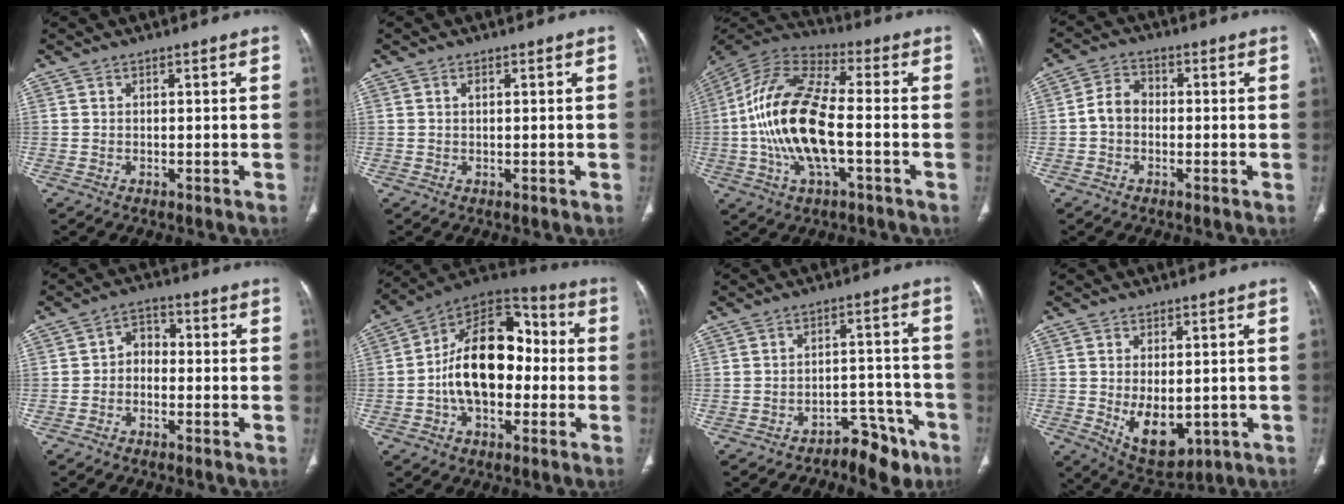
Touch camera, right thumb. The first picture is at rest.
{"total": 0.9, "force": [0.3, 0.5, 0.7], "torque": [-0.013, 0.002, 0.006]}
{"total": 19.0, "force": [-2.7, 7.6, 17.2], "torque": [-0.356, 0.026, -0.052]}
{"total": 4.8, "force": [-0.7, 3.8, 3.0], "torque": [-0.044, 0.017, -0.023]}
{"total": 4.2, "force": [-1.0, 3.2, 2.5], "torque": [-0.022, 0.024, -0.030]}
{"total": 19.2, "force": [-1.3, 12.1, 14.9], "torque": [-0.215, 0.042, -0.029]}
{"total": 7.0, "force": [-5.4, 3.6, 2.6], "torque": [-0.009, 0.074, -0.077]}
{"total": 9.4, "force": [-1.3, 5.3, 7.7], "torque": [-0.110, -0.013, 0.000]}